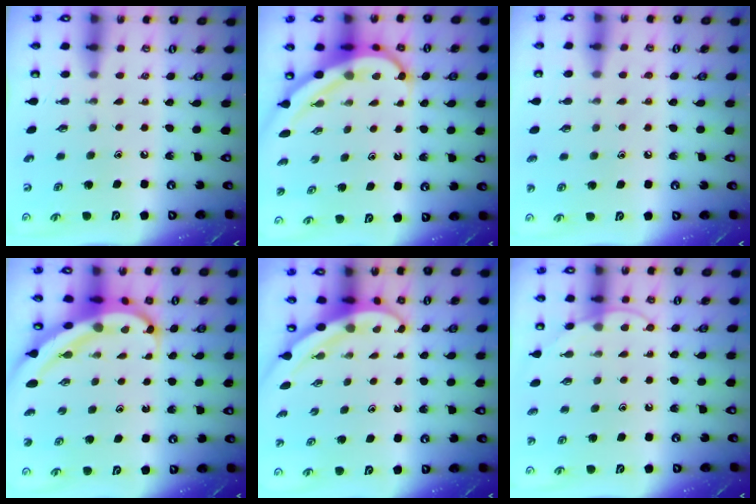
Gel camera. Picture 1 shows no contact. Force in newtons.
{"total": 7.8, "press": 7.7, "slide": 0.9}
{"total": 3.9, "press": 3.8, "slide": 0.4}
{"total": 8.6, "press": 8.5, "slide": 1.0}
{"total": 3.3, "press": 3.3, "slide": 0.0}
{"total": 6.2, "press": 6.1, "slide": 0.7}